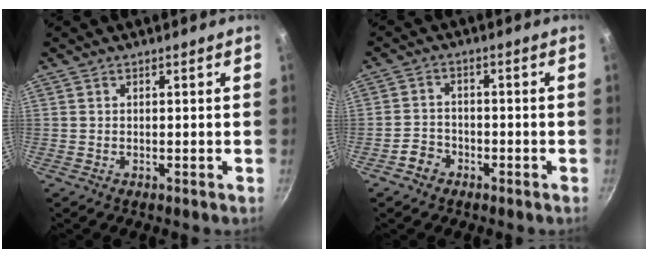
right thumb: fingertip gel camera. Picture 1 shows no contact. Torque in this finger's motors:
{"motor_torque": [0.60, 0.42, 0.16, -0.76, -0.01]}